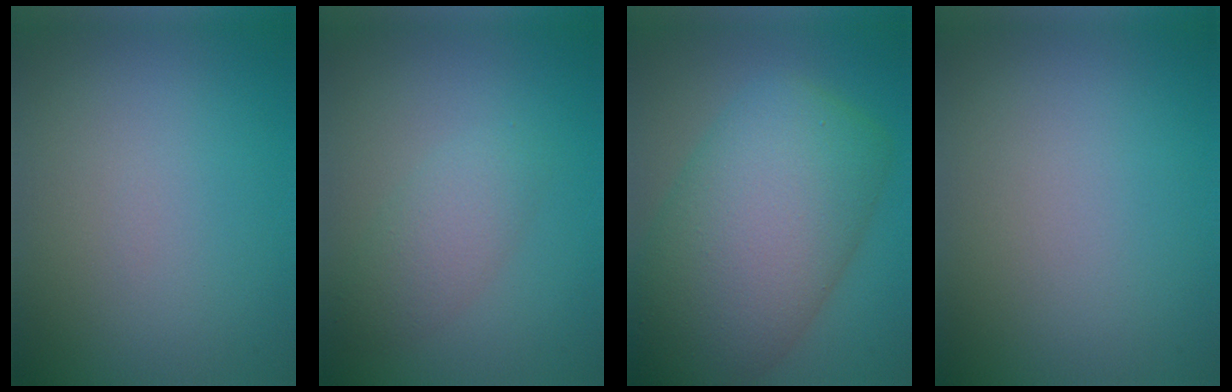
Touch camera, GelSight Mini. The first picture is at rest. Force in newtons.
{"total": 2.5, "press": 2.5, "slide": 0.0}
{"total": 12.3, "press": 12.3, "slide": 0.5}
{"total": 0.0}